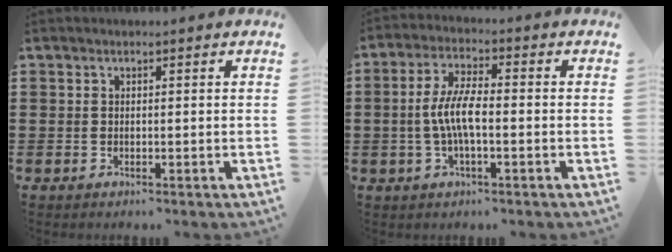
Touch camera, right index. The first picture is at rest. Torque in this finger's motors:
{"motor_torque": [0.80, -0.18, 0.65, 0.21]}